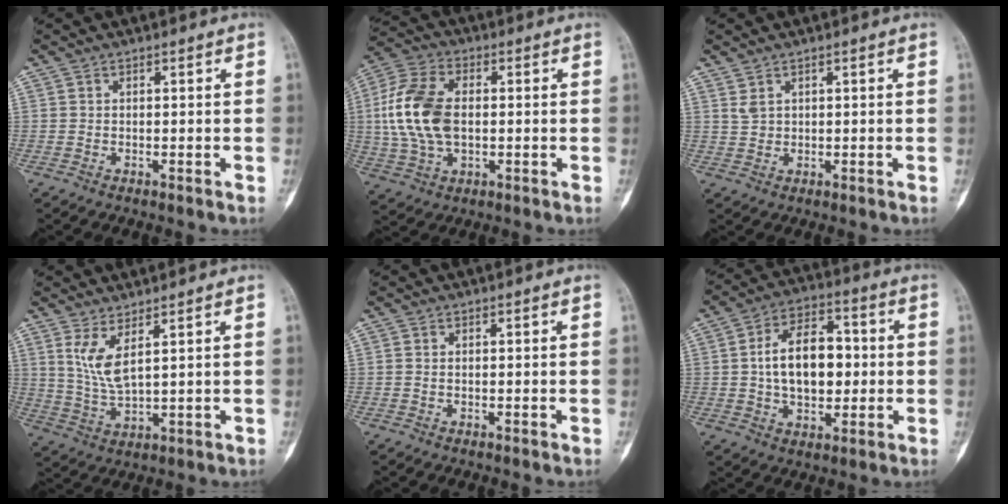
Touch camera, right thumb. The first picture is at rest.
{"total": 14.9, "force": [0.6, 8.9, 11.9], "torque": [-0.248, 0.011, 0.011]}
{"total": 1.9, "force": [1.3, 1.1, 0.9], "torque": [-0.012, -0.004, 0.032]}
{"total": 6.3, "force": [3.0, 1.5, 5.3], "torque": [-0.117, -0.031, 0.072]}
{"total": 0.0}
{"total": 13.9, "force": [0.4, 8.5, 11.1], "torque": [-0.155, 0.018, 0.006]}